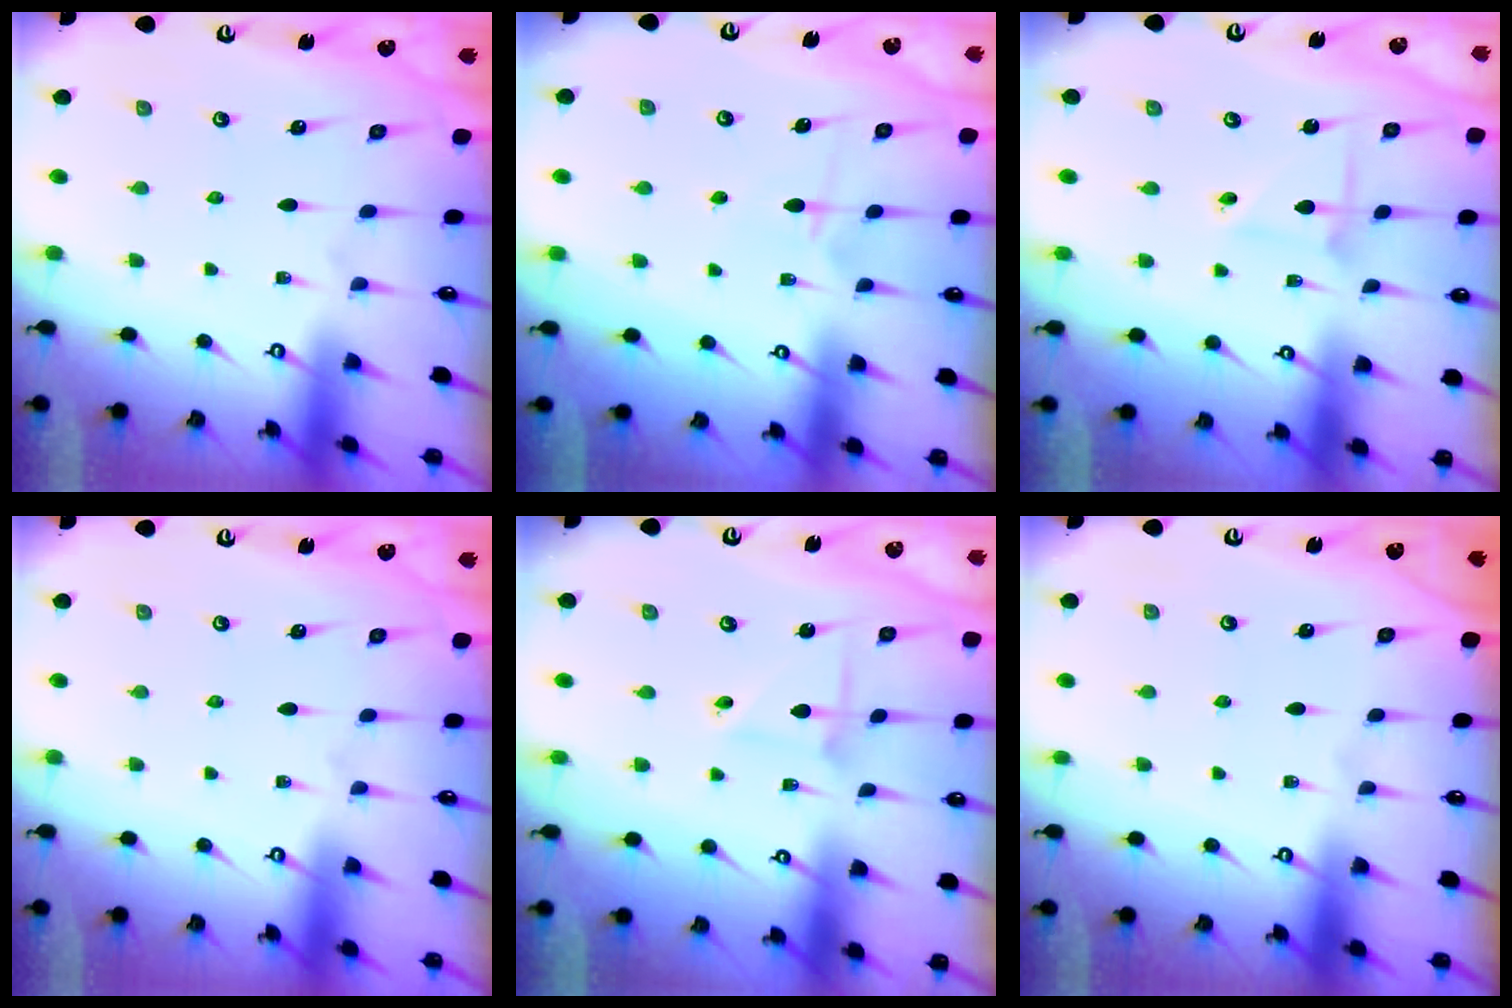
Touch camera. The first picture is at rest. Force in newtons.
{"total": 5.0, "press": 4.9, "slide": 0.5}
{"total": 2.4, "press": 2.4, "slide": 0.3}
{"total": 0.0}
{"total": 2.4, "press": 2.4, "slide": 0.3}
{"total": 0.0}